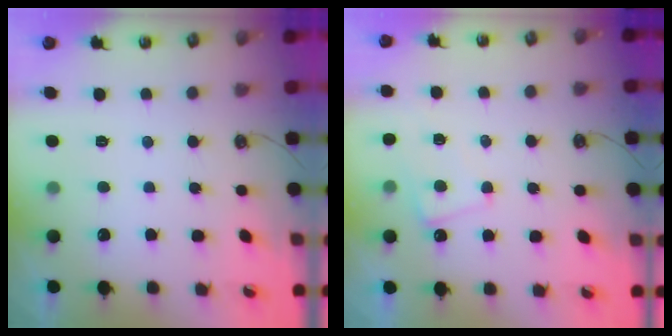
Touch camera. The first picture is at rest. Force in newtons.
{"total": 1.6, "press": 1.5, "slide": 0.5}